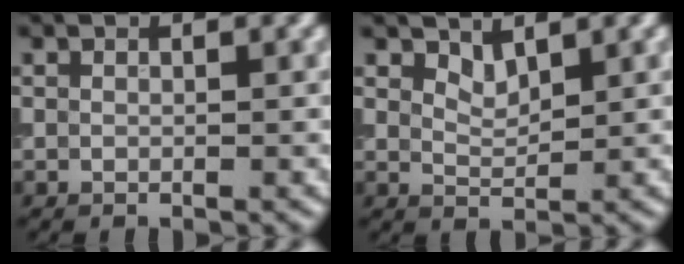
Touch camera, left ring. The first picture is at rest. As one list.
[{"total": 1.6, "force": [1.4, 0.5, 0.7], "torque": [-0.016, -0.008, 0.029]}]